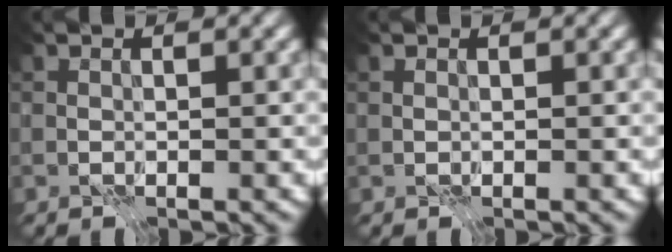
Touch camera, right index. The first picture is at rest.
{"total": 0.0}